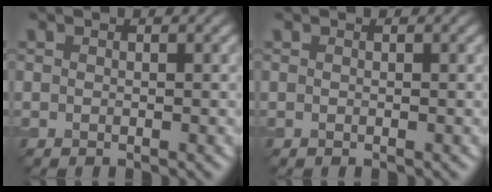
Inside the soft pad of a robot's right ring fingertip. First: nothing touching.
{"total": 0.0}